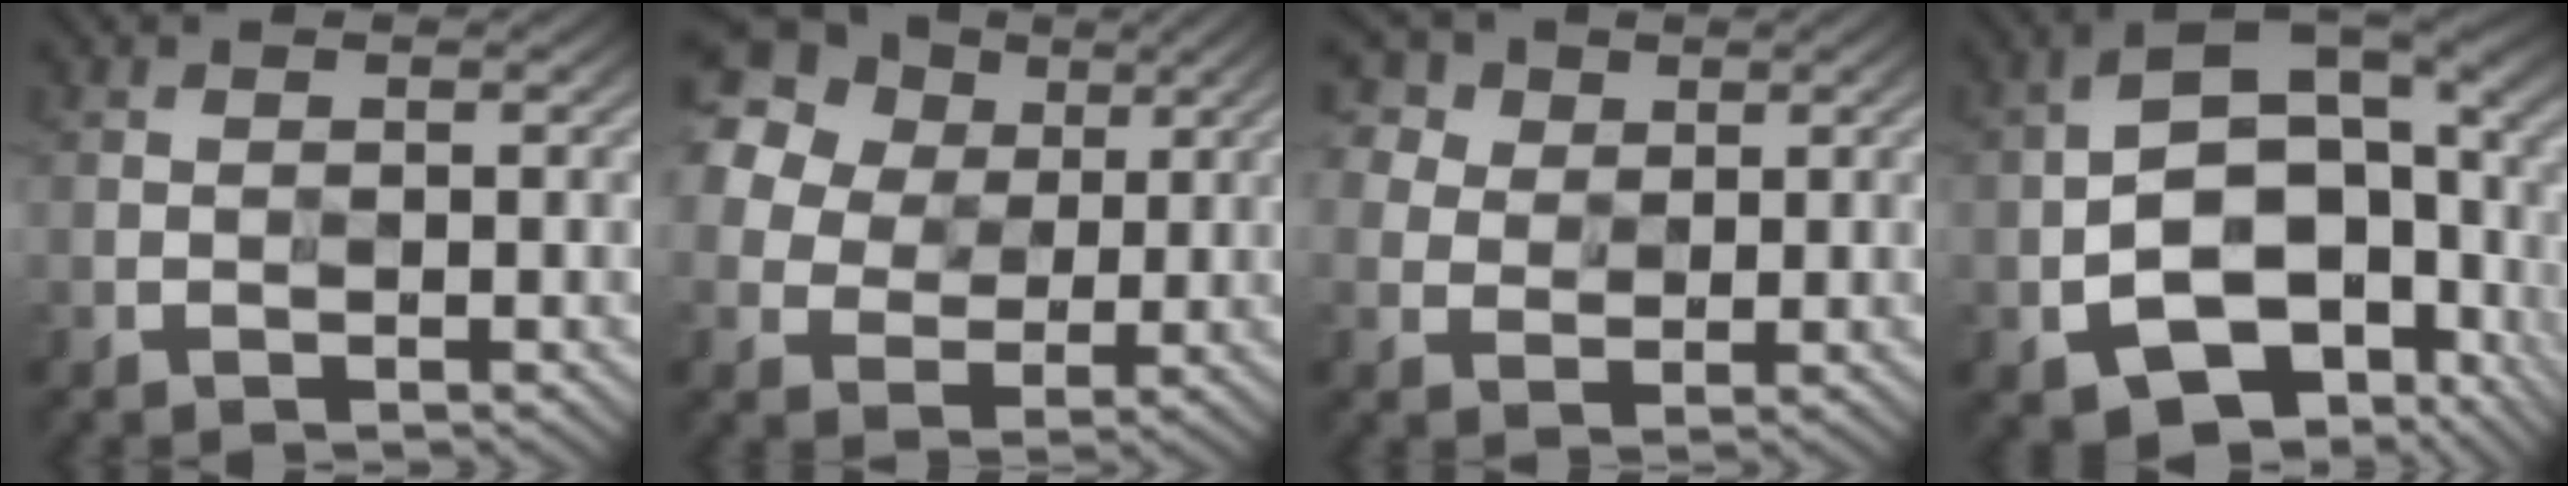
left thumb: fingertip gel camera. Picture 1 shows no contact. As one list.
[{"total": 21.7, "force": [12.0, 15.8, 8.8], "torque": [-0.264, 0.054, 0.226]}, {"total": 6.9, "force": [4.6, 4.7, 2.2], "torque": [-0.096, 0.019, 0.082]}, {"total": 12.6, "force": [-4.6, 8.0, 8.7], "torque": [-0.152, -0.022, -0.071]}]